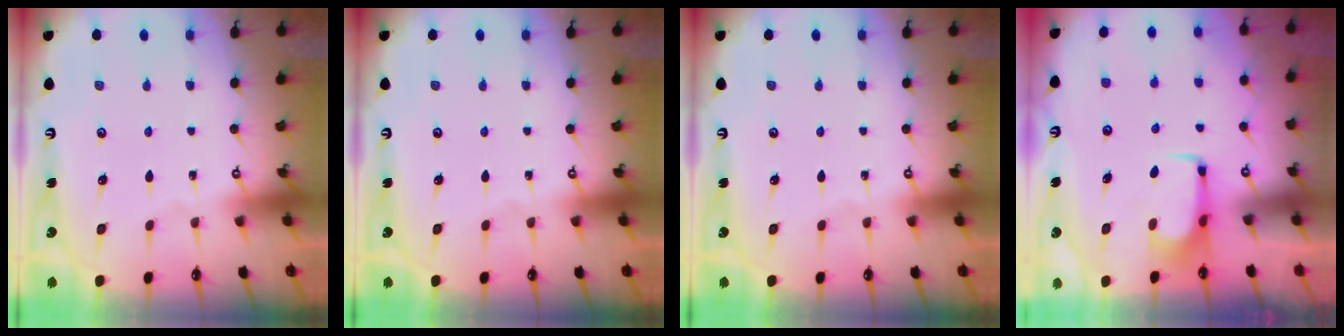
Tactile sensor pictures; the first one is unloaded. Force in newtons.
{"total": 0.0}
{"total": 0.0}
{"total": 1.6, "press": 1.6, "slide": 0.5}